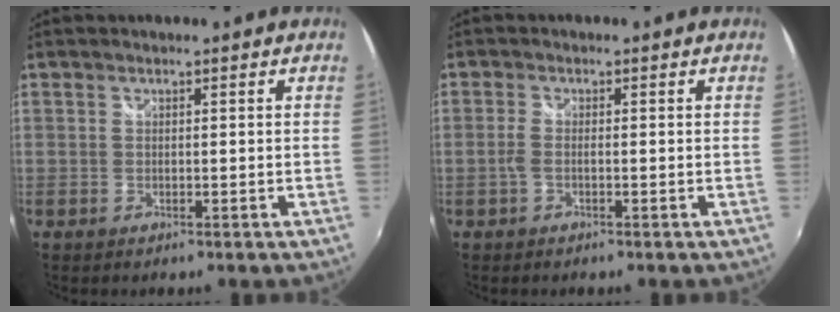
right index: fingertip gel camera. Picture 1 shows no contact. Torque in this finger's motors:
{"motor_torque": [0.32, -0.01, 0.14, 0.06]}